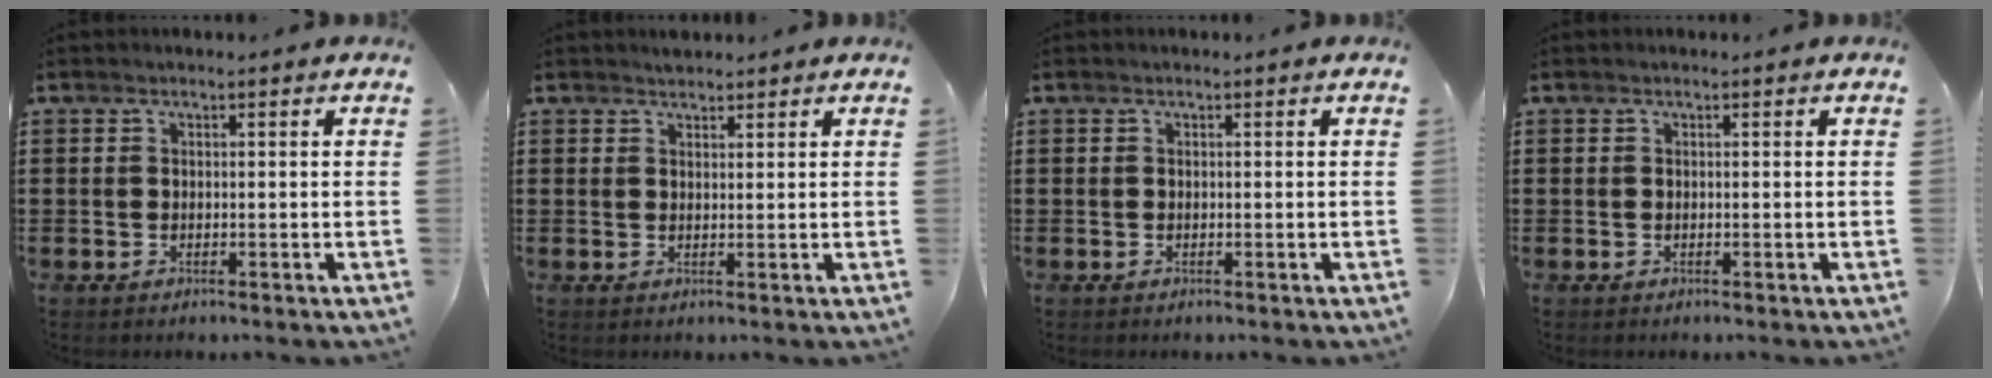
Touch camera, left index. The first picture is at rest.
{"total": 1.4, "force": [1.3, 0.4, 0.0], "torque": [-0.003, 0.000, 0.026]}
{"total": 0.0}
{"total": 0.0}